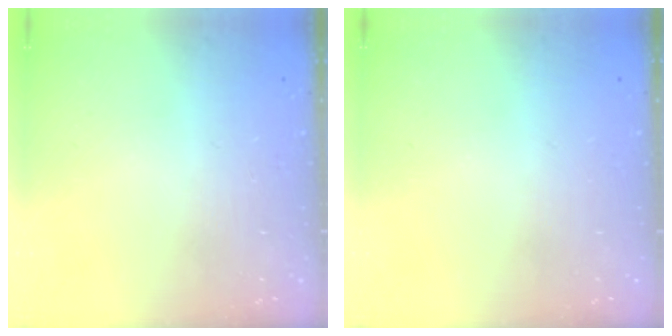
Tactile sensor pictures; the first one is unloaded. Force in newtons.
{"total": 0.0}